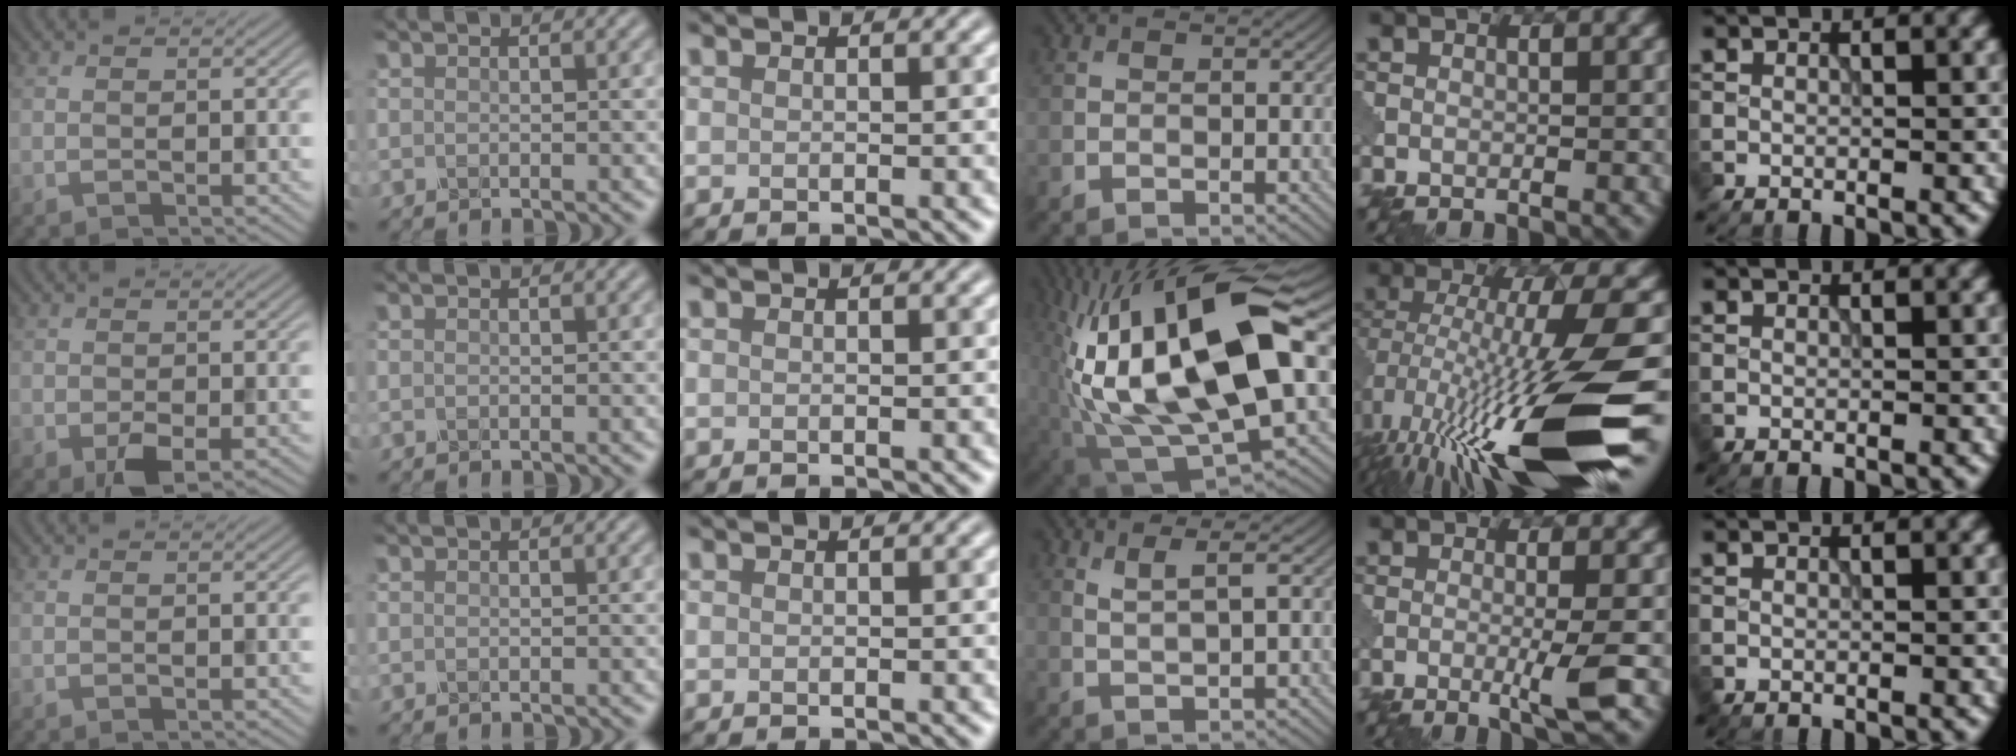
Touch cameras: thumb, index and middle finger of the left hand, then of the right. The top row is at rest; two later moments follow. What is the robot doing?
{"motion": "disassemble", "object": "pitcher"}